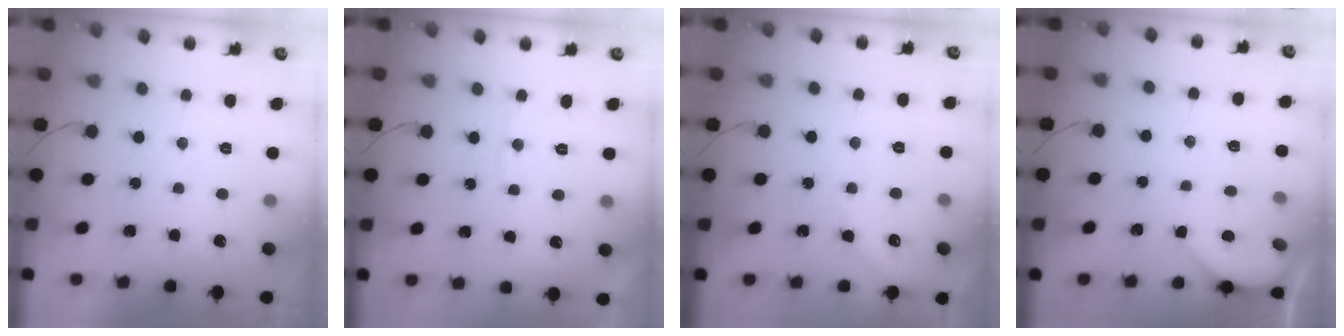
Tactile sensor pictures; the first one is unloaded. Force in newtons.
{"total": 5.8, "press": 5.7, "slide": 0.6}
{"total": 3.1, "press": 3.1, "slide": 0.5}
{"total": 1.9, "press": 1.9, "slide": 0.1}